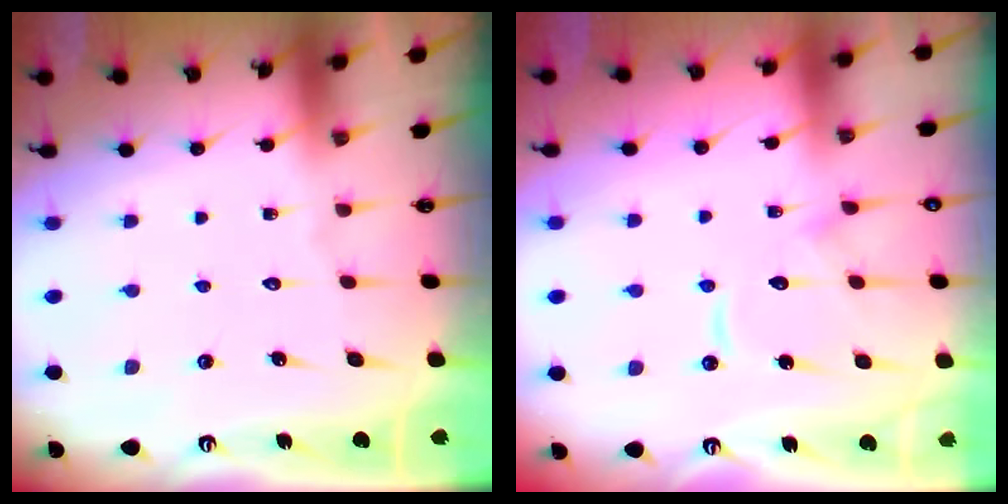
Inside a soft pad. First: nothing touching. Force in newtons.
{"total": 11.2, "press": 11.1, "slide": 1.1}